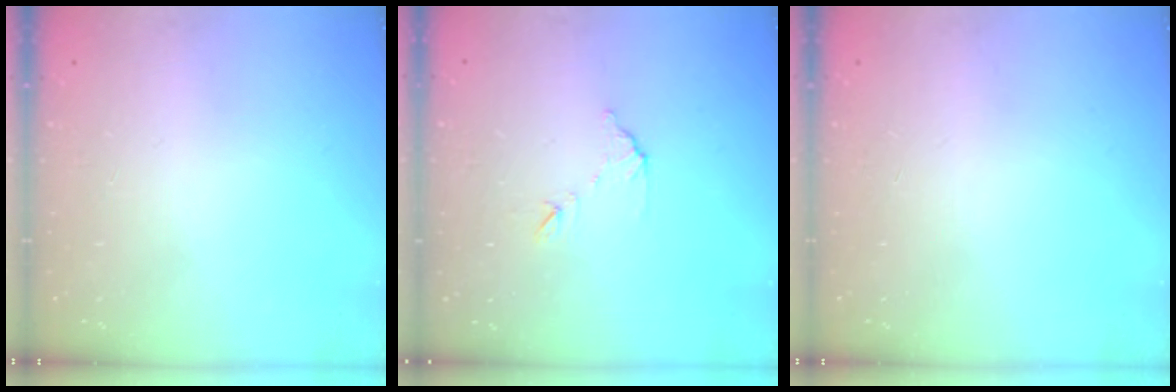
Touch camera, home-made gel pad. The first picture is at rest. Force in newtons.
{"total": 7.2, "press": 7.2, "slide": 0.4}
{"total": 0.0}